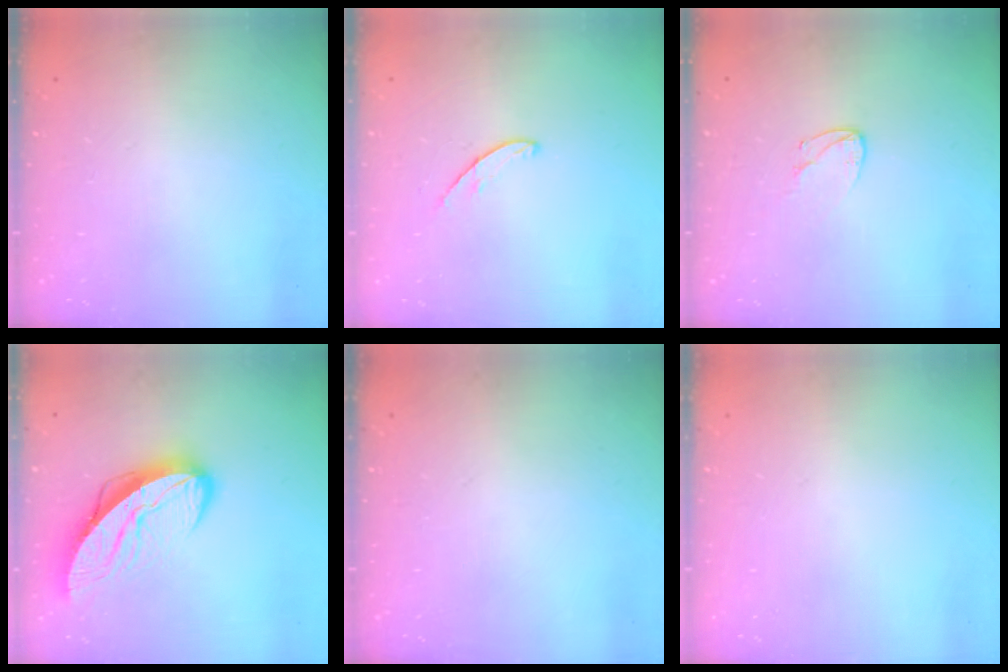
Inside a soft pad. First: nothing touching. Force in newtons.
{"total": 3.9, "press": 3.9, "slide": 0.3}
{"total": 3.7, "press": 3.6, "slide": 0.3}
{"total": 12.0, "press": 12.0, "slide": 1.1}
{"total": 0.0}
{"total": 0.0}